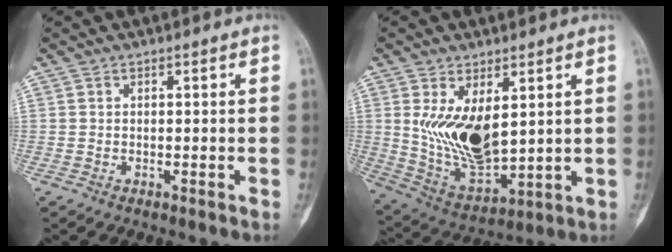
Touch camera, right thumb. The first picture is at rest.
{"total": 13.6, "force": [3.2, 7.0, 11.2], "torque": [-0.193, -0.025, 0.083]}